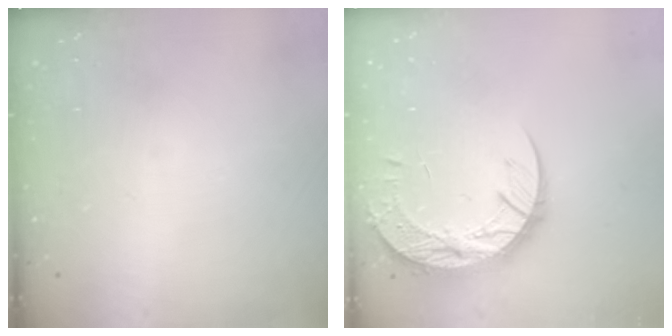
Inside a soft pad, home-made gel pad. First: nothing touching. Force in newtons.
{"total": 13.9, "press": 13.8, "slide": 1.0}